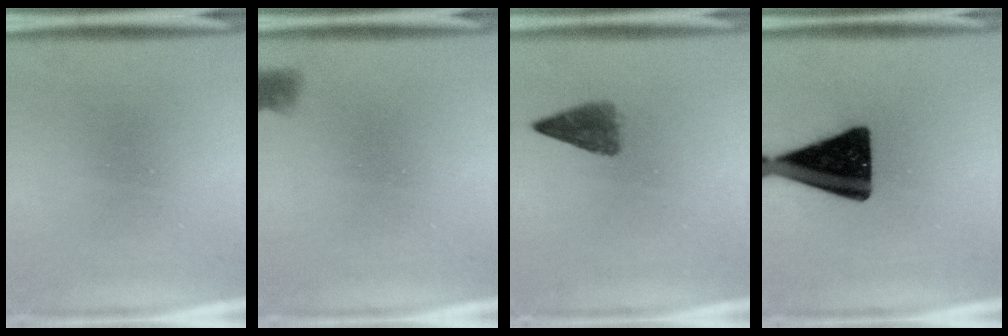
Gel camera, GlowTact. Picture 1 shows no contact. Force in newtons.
{"total": 1.2}
{"total": 2.7}
{"total": 16.9}